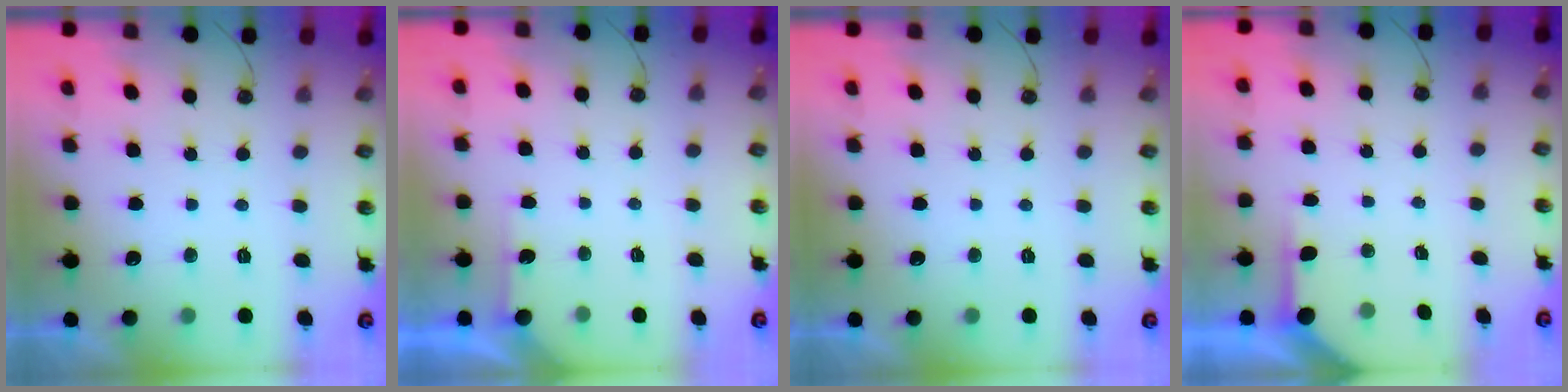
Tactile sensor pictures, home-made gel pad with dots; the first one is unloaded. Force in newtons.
{"total": 2.8, "press": 2.8, "slide": 0.4}
{"total": 0.0}
{"total": 2.8, "press": 2.7, "slide": 0.3}